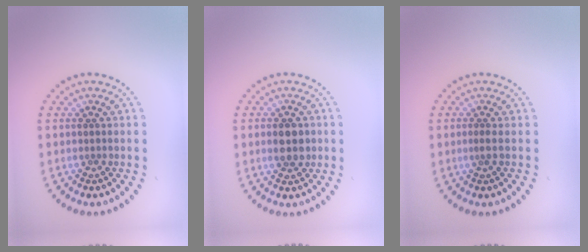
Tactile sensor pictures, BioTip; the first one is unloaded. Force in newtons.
{"total": 3.0, "press": 3.0, "slide": 0.0}
{"total": 0.7, "press": 0.4, "slide": 0.6}